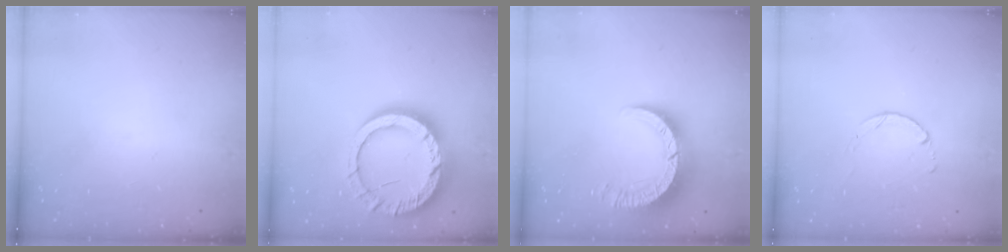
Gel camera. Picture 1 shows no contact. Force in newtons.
{"total": 18.4, "press": 18.3, "slide": 1.7}
{"total": 9.3, "press": 9.2, "slide": 1.1}
{"total": 1.4, "press": 1.4, "slide": 0.2}